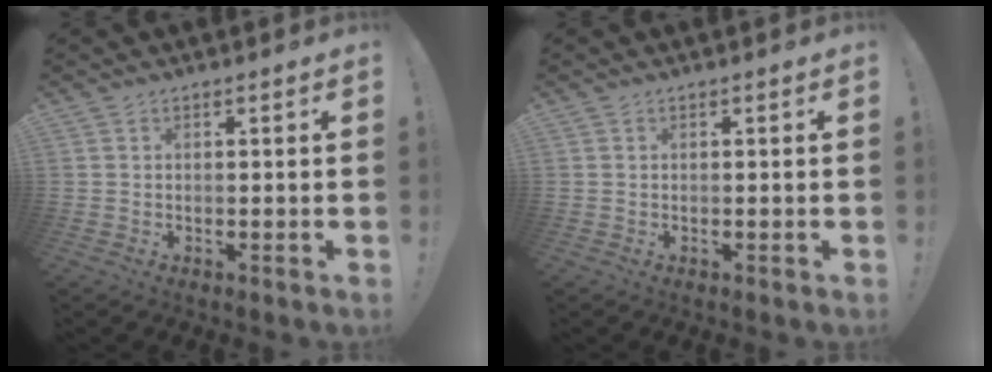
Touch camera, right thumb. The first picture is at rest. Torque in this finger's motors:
{"motor_torque": [0.00, 0.00, 0.00, 0.00, 0.00]}